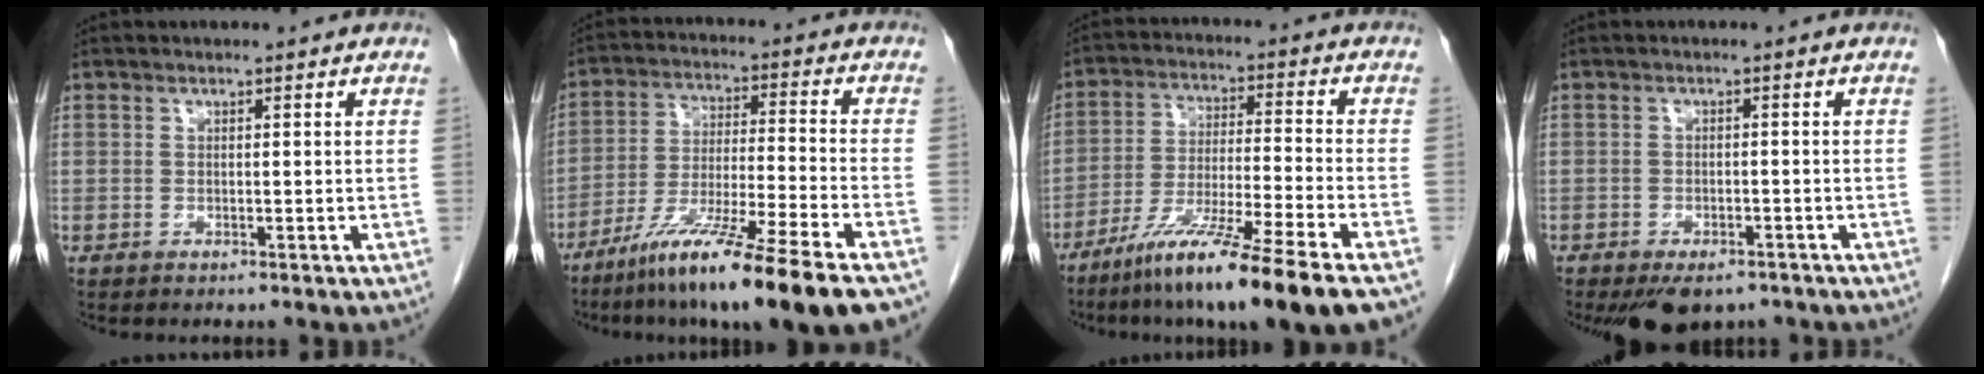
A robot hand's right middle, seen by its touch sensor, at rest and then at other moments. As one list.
[{"total": 17.4, "force": [-12.1, -0.7, 12.4], "torque": [-0.205, -0.049, -0.208]}, {"total": 15.3, "force": [-10.7, -1.1, 10.9], "torque": [-0.199, -0.050, -0.186]}, {"total": 6.4, "force": [-4.7, 3.0, 3.1], "torque": [-0.045, -0.005, -0.068]}]